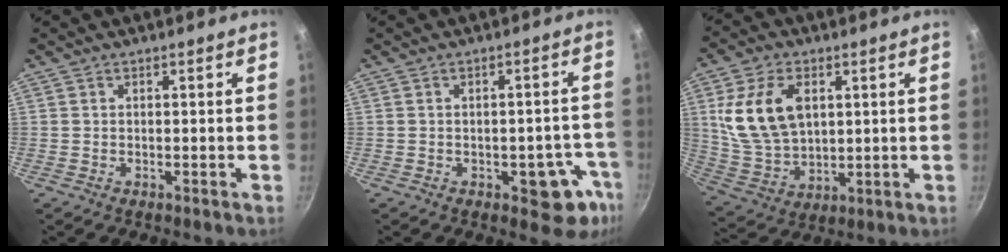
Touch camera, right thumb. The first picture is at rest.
{"total": 9.6, "force": [-3.9, 5.0, 7.1], "torque": [-0.021, 0.024, -0.047]}
{"total": 14.8, "force": [3.7, 9.6, 10.7], "torque": [-0.186, -0.015, 0.083]}